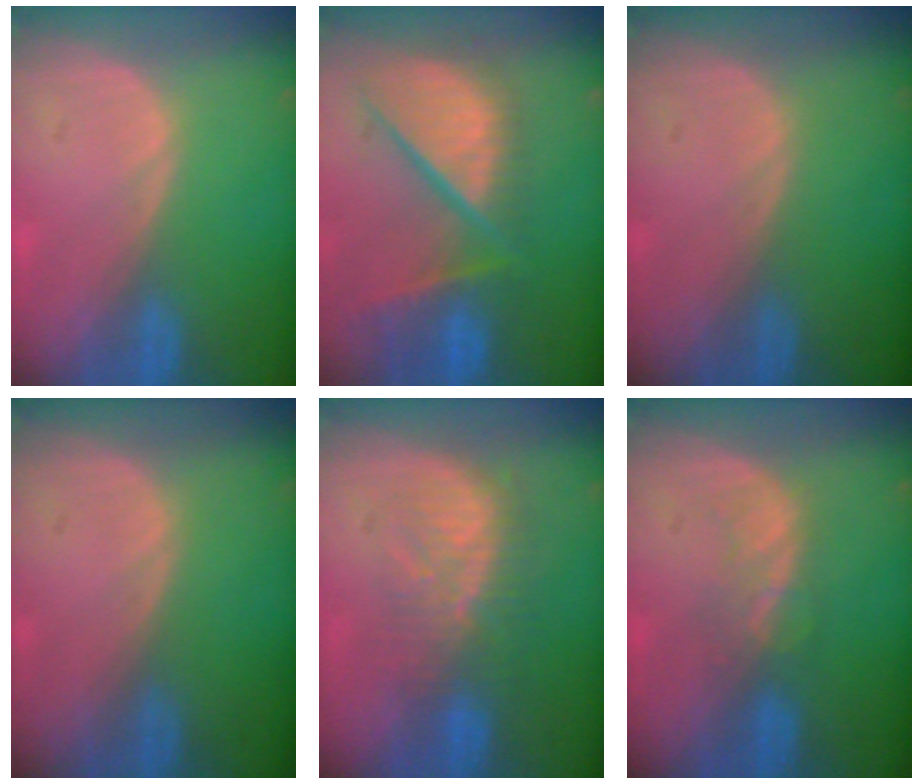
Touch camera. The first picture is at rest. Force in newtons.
{"total": 12.4, "press": 10.2, "slide": 7.0}
{"total": 0.0}
{"total": 0.0}
{"total": 8.0, "press": 7.8, "slide": 1.6}
{"total": 3.7, "press": 3.7, "slide": 0.5}